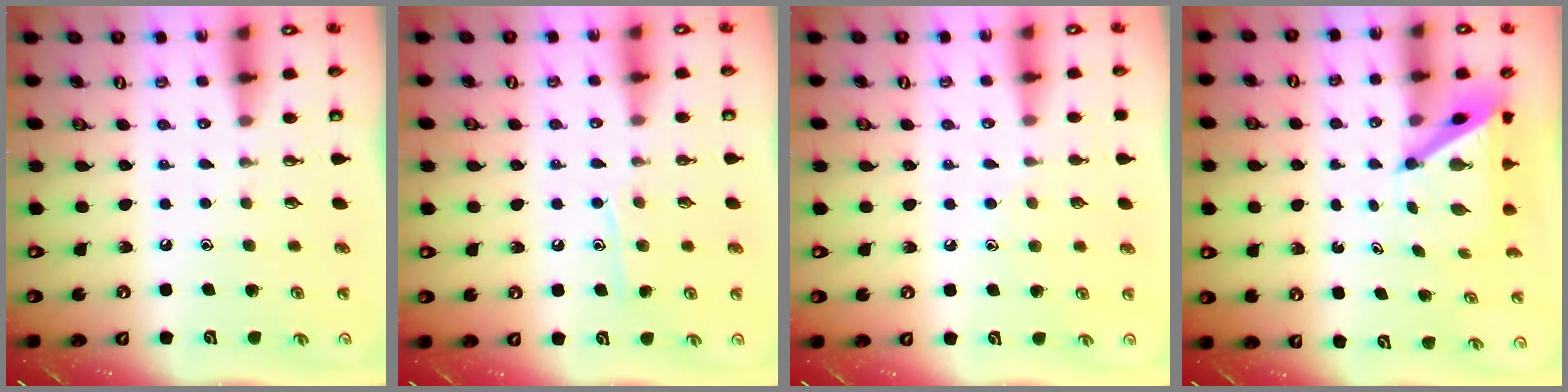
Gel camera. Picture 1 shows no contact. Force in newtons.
{"total": 6.9, "press": 6.9, "slide": 0.2}
{"total": 5.7, "press": 5.6, "slide": 0.7}
{"total": 5.8, "press": 5.8, "slide": 0.4}